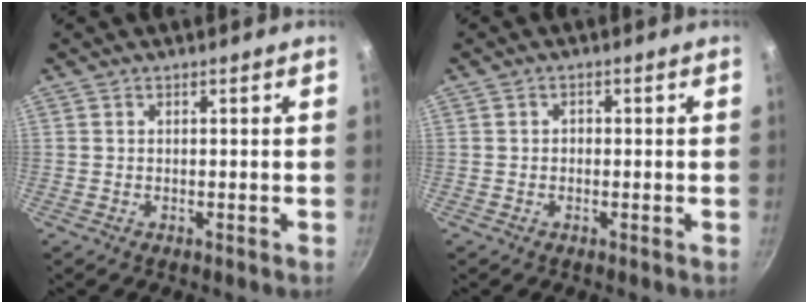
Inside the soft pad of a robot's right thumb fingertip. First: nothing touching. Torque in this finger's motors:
{"motor_torque": [-0.47, 0.17, 0.01, 0.33, -0.03]}